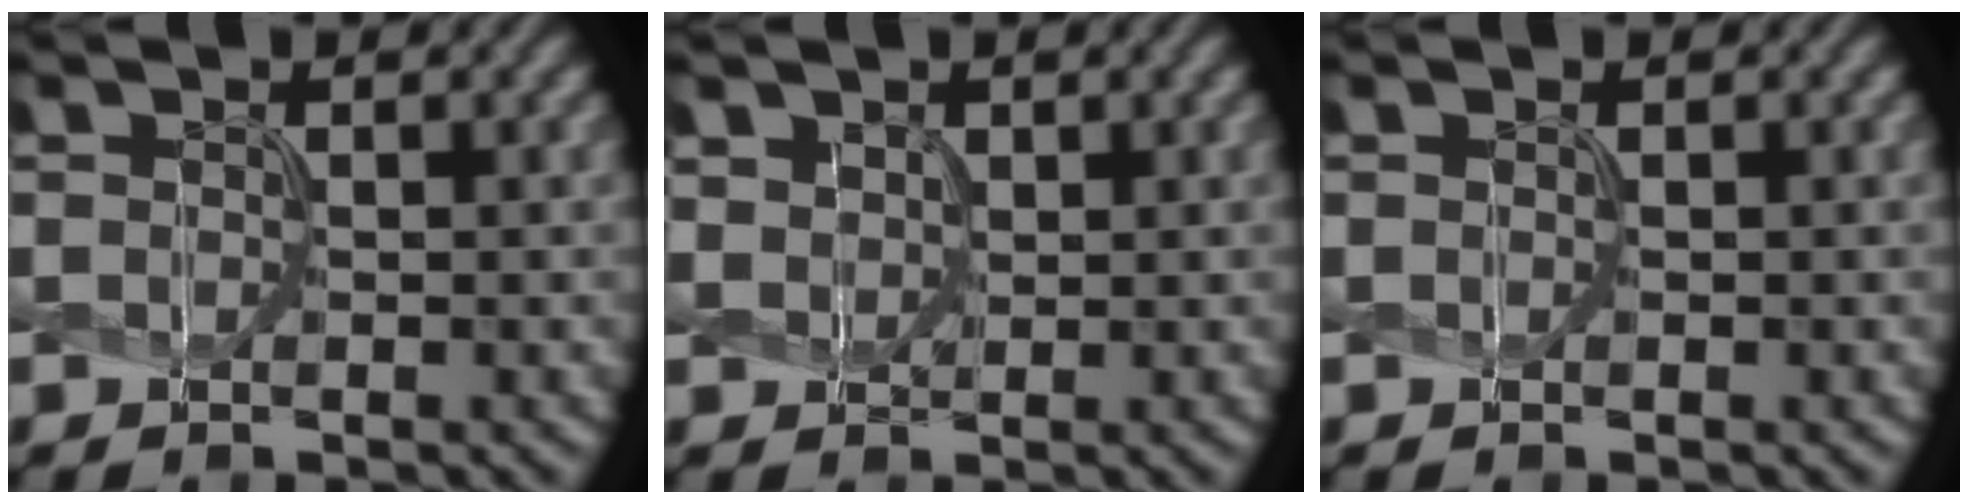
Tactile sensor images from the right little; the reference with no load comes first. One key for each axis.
{"total": 1.5, "fx": 0.9, "fy": 1.1, "fz": 0.4, "tx": -0.018, "ty": -0.004, "tz": 0.023}
{"total": 0.0}